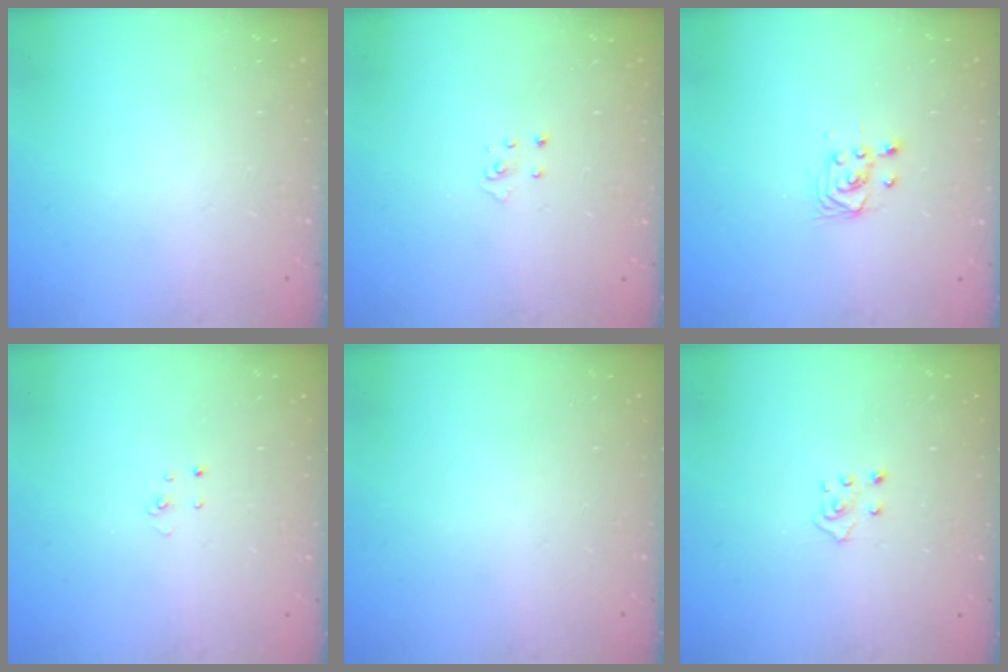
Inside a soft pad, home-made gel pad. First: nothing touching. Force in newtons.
{"total": 2.8, "press": 2.8, "slide": 0.3}
{"total": 3.2, "press": 2.9, "slide": 1.4}
{"total": 2.7, "press": 2.7, "slide": 0.3}
{"total": 0.0}
{"total": 2.7, "press": 2.7, "slide": 0.2}